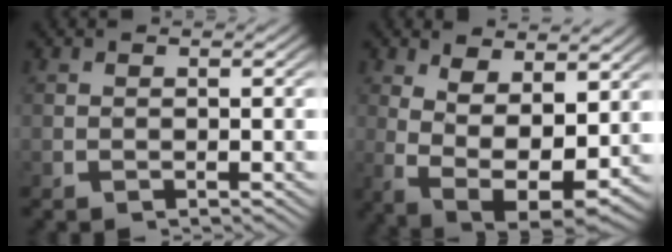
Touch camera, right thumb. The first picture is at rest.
{"total": 9.2, "force": [-1.1, 6.1, 6.9], "torque": [-0.151, -0.055, 0.002]}